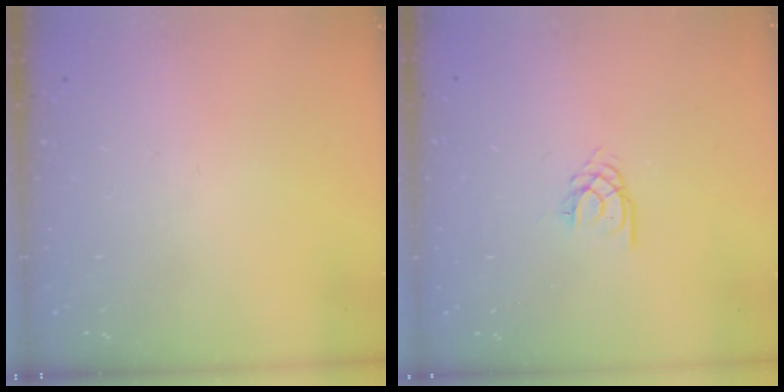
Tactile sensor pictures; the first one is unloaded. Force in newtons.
{"total": 2.3, "press": 2.3, "slide": 0.2}